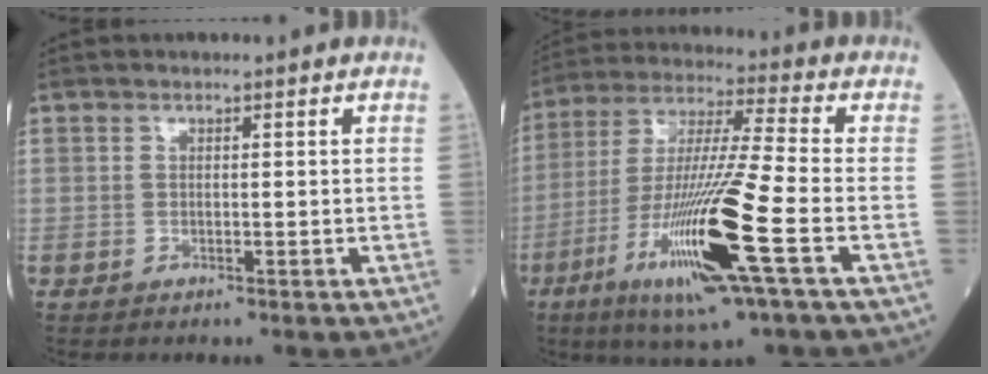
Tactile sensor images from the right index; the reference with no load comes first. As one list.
[{"total": 18.4, "force": [-7.0, -0.2, 17.0], "torque": [-0.356, -0.033, -0.133]}]